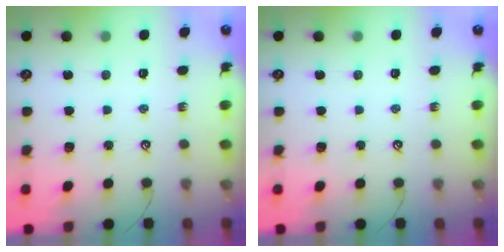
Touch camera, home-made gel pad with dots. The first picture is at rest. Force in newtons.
{"total": 0.0}